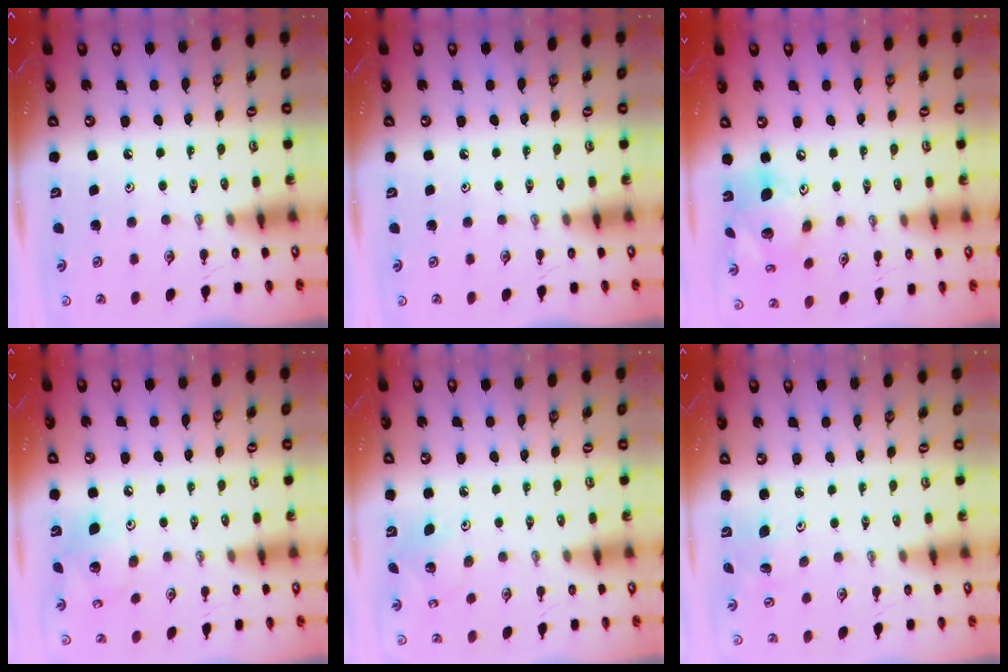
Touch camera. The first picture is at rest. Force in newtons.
{"total": 0.0}
{"total": 15.5, "press": 15.2, "slide": 2.9}
{"total": 10.9, "press": 10.5, "slide": 2.9}
{"total": 2.9, "press": 2.9, "slide": 0.3}
{"total": 3.6, "press": 3.6, "slide": 0.3}